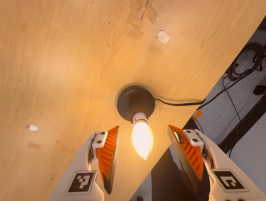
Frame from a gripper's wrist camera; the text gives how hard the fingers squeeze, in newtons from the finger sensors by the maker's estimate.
{"total": 0.0}